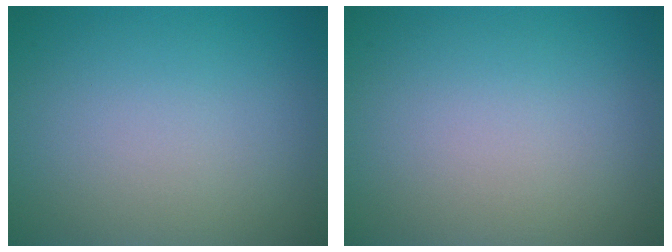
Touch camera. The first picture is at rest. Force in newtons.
{"total": 0.0}